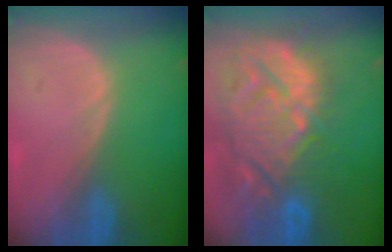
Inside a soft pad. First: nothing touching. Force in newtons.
{"total": 14.6, "press": 12.5, "slide": 7.5}